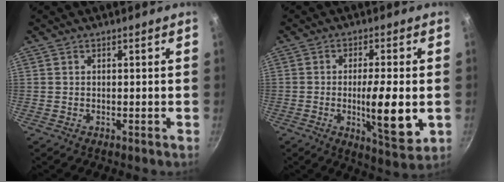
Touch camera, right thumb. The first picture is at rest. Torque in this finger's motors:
{"motor_torque": [3.19, 1.82, 1.63, -1.13, 0.83]}